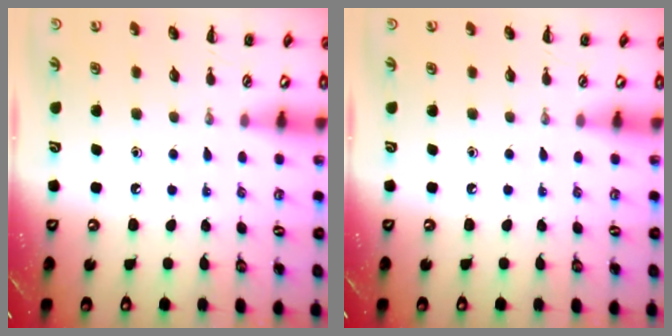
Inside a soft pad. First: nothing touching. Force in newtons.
{"total": 0.0}